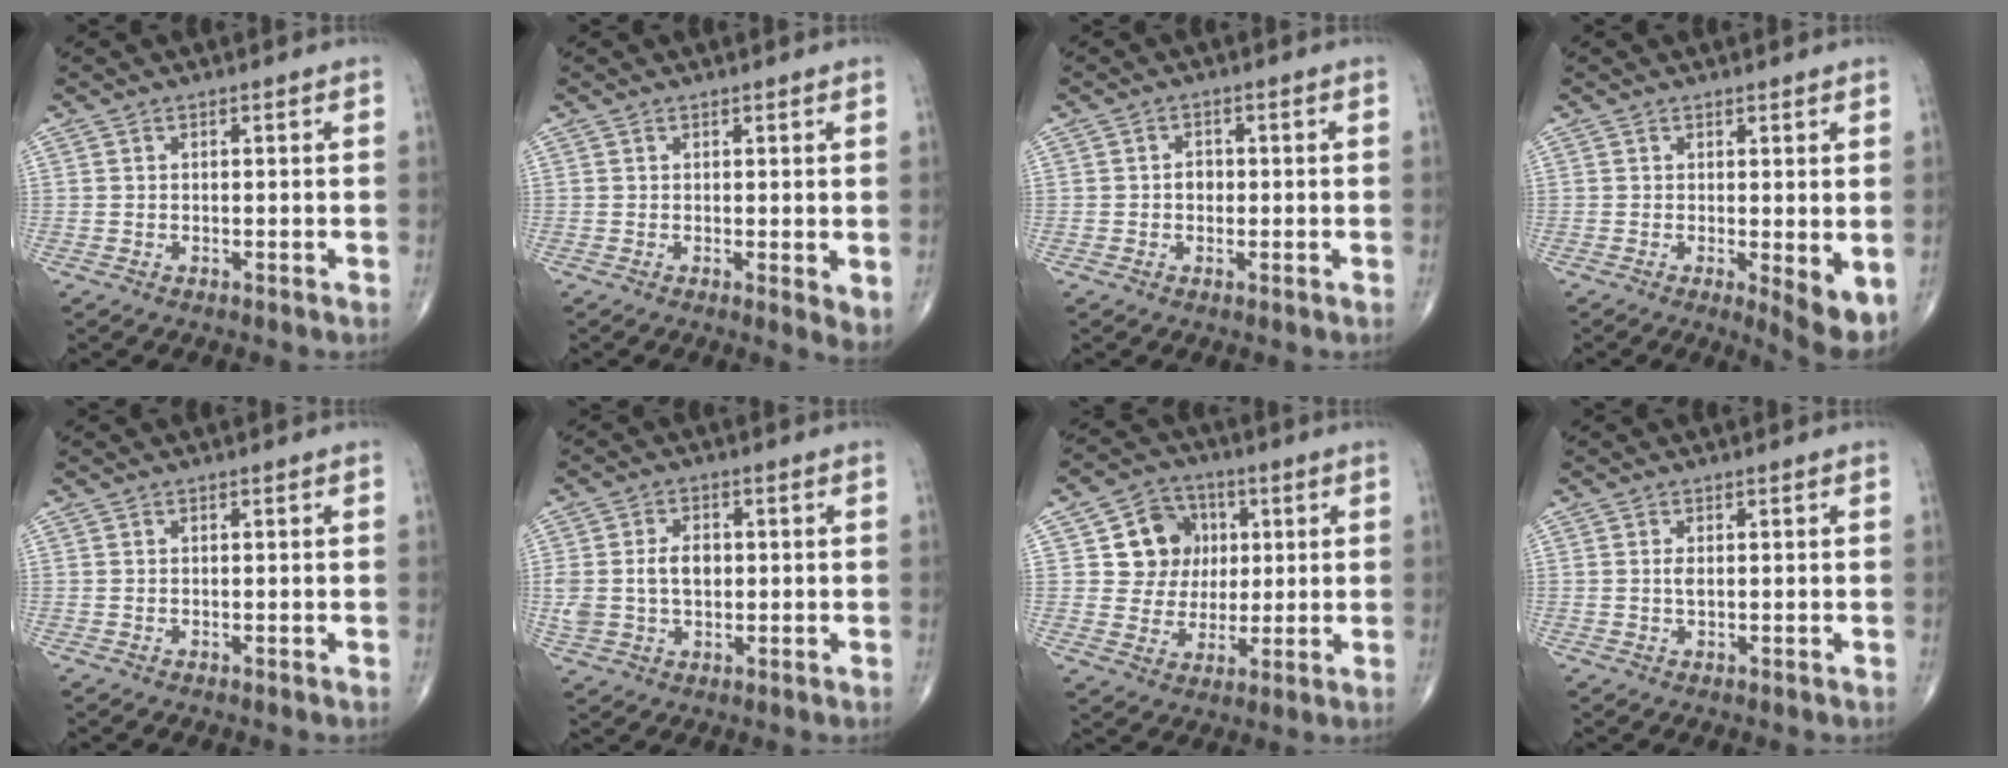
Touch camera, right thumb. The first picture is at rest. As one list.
[{"total": 3.1, "force": [0.6, 1.0, 2.9], "torque": [-0.041, -0.012, 0.008]}, {"total": 2.0, "force": [-0.1, 1.6, 1.1], "torque": [-0.006, 0.005, -0.004]}, {"total": 5.3, "force": [-0.3, 1.6, 5.1], "torque": [-0.067, -0.015, -0.002]}, {"total": 0.0}, {"total": 7.9, "force": [0.4, 5.4, 5.8], "torque": [-0.110, 0.009, 0.012]}, {"total": 10.4, "force": [2.5, 9.4, 3.6], "torque": [-0.009, 0.001, 0.043]}, {"total": 1.2, "force": [0.1, 0.5, 1.1], "torque": [-0.022, -0.004, 0.004]}]